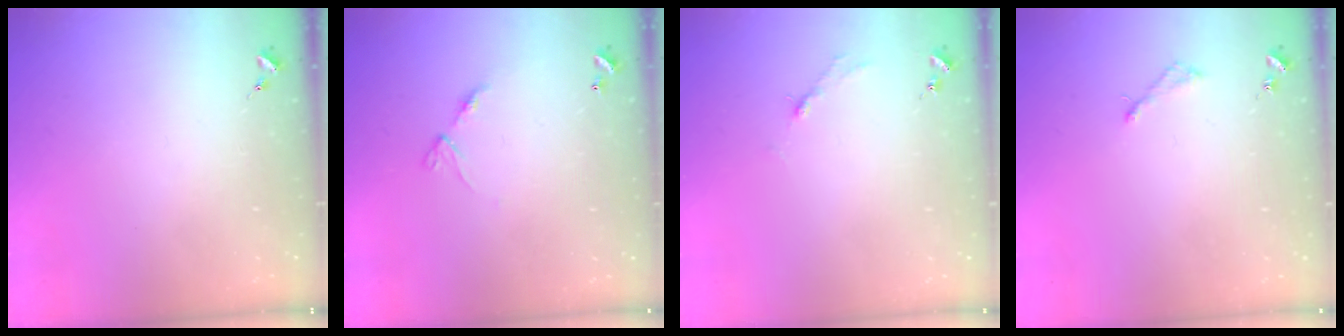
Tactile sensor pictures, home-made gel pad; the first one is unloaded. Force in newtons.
{"total": 6.4, "press": 6.4, "slide": 0.5}
{"total": 2.7, "press": 2.7, "slide": 0.4}
{"total": 3.1, "press": 3.0, "slide": 0.3}